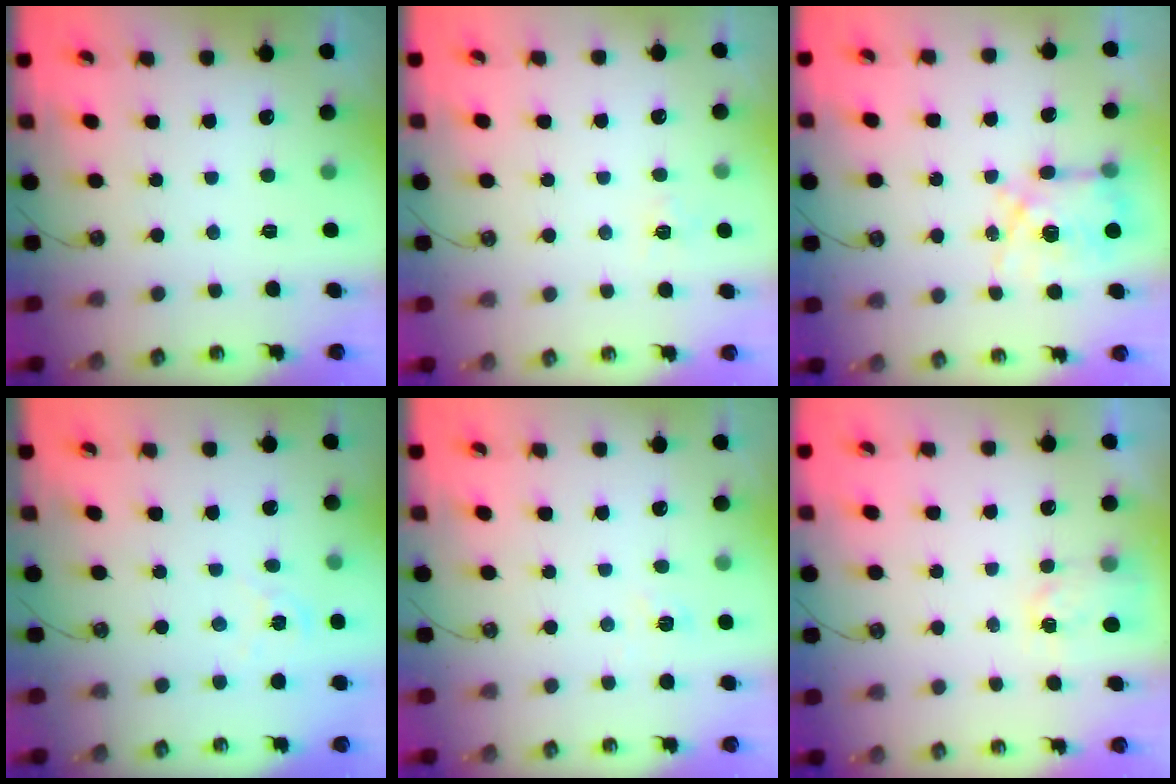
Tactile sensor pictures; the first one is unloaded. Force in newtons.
{"total": 5.0, "press": 5.0, "slide": 0.5}
{"total": 8.3, "press": 8.3, "slide": 0.5}
{"total": 2.4, "press": 2.4, "slide": 0.2}
{"total": 4.9, "press": 4.9, "slide": 0.5}
{"total": 3.0, "press": 2.9, "slide": 0.3}